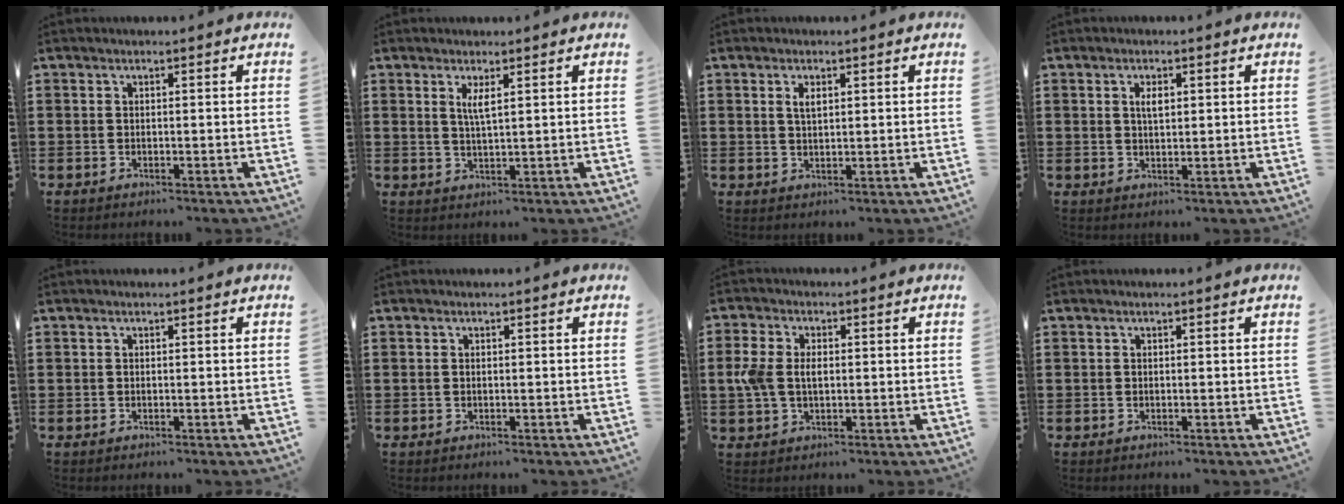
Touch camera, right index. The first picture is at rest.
{"total": 2.6, "force": [1.1, 0.4, 2.3], "torque": [-0.048, 0.001, 0.018]}
{"total": 2.0, "force": [0.7, 0.8, 1.7], "torque": [-0.035, 0.004, 0.012]}
{"total": 2.3, "force": [0.6, 0.9, 2.0], "torque": [-0.040, 0.005, 0.009]}
{"total": 0.0}
{"total": 0.0}
{"total": 4.6, "force": [0.1, 3.1, 3.4], "torque": [-0.094, 0.004, -0.007]}
{"total": 0.0}